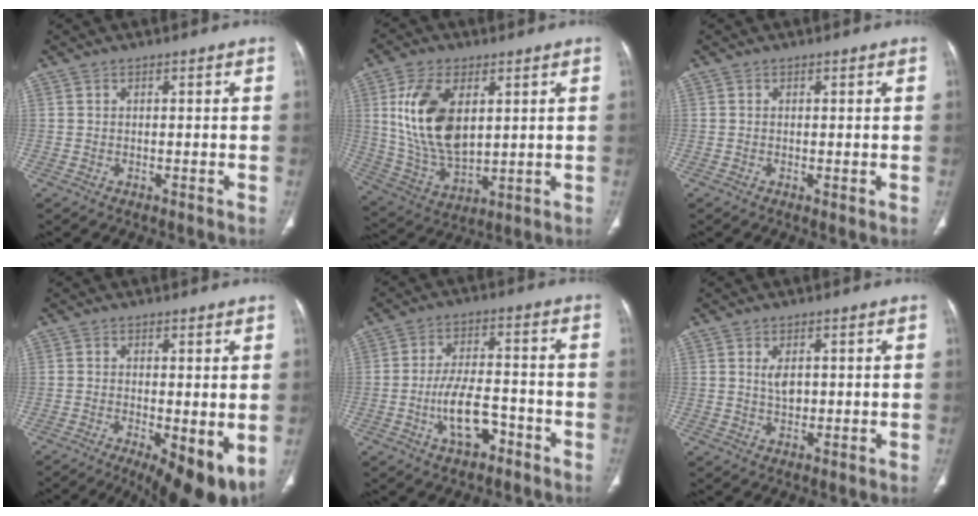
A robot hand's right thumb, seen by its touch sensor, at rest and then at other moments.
{"total": 15.9, "force": [4.1, 8.9, 12.6], "torque": [-0.237, -0.018, 0.089]}
{"total": 0.7, "force": [-0.1, 0.2, 0.7], "torque": [-0.016, -0.004, -0.002]}
{"total": 11.5, "force": [-3.3, 4.2, 10.2], "torque": [-0.150, -0.023, -0.041]}
{"total": 8.8, "force": [-4.1, 4.3, 6.5], "torque": [-0.112, 0.032, -0.068]}
{"total": 2.9, "force": [0.8, 1.7, 2.3], "torque": [-0.033, -0.006, 0.015]}